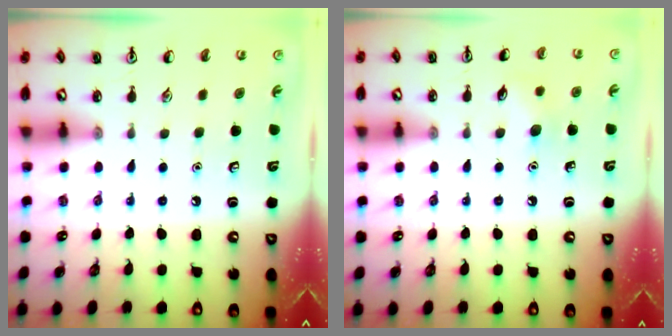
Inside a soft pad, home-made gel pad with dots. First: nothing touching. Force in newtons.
{"total": 6.5, "press": 6.2, "slide": 1.9}